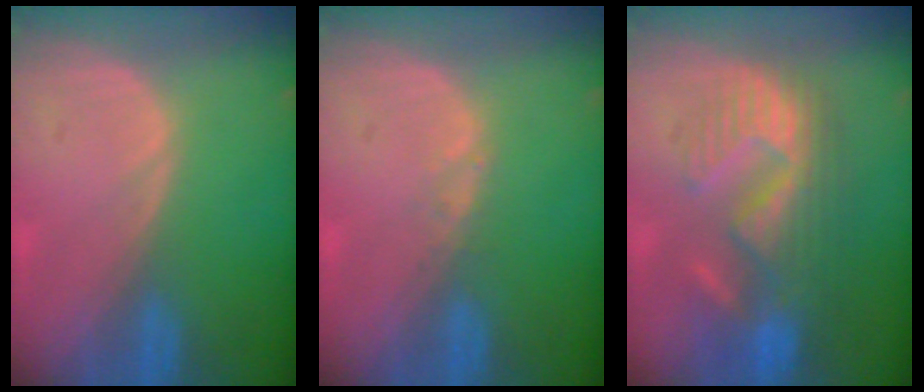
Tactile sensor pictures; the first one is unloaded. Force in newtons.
{"total": 0.8, "press": 0.7, "slide": 0.1}
{"total": 10.6, "press": 10.0, "slide": 3.7}